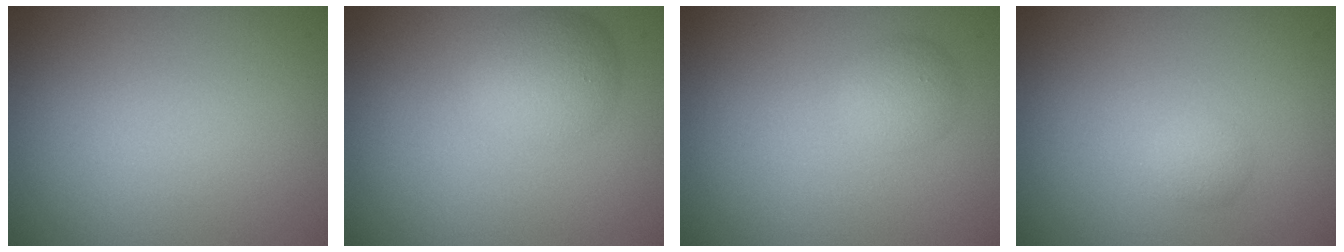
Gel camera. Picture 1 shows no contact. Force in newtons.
{"total": 3.5, "press": 3.5, "slide": 0.1}
{"total": 1.7, "press": 1.7, "slide": 0.2}
{"total": 1.0, "press": 1.0, "slide": 0.0}